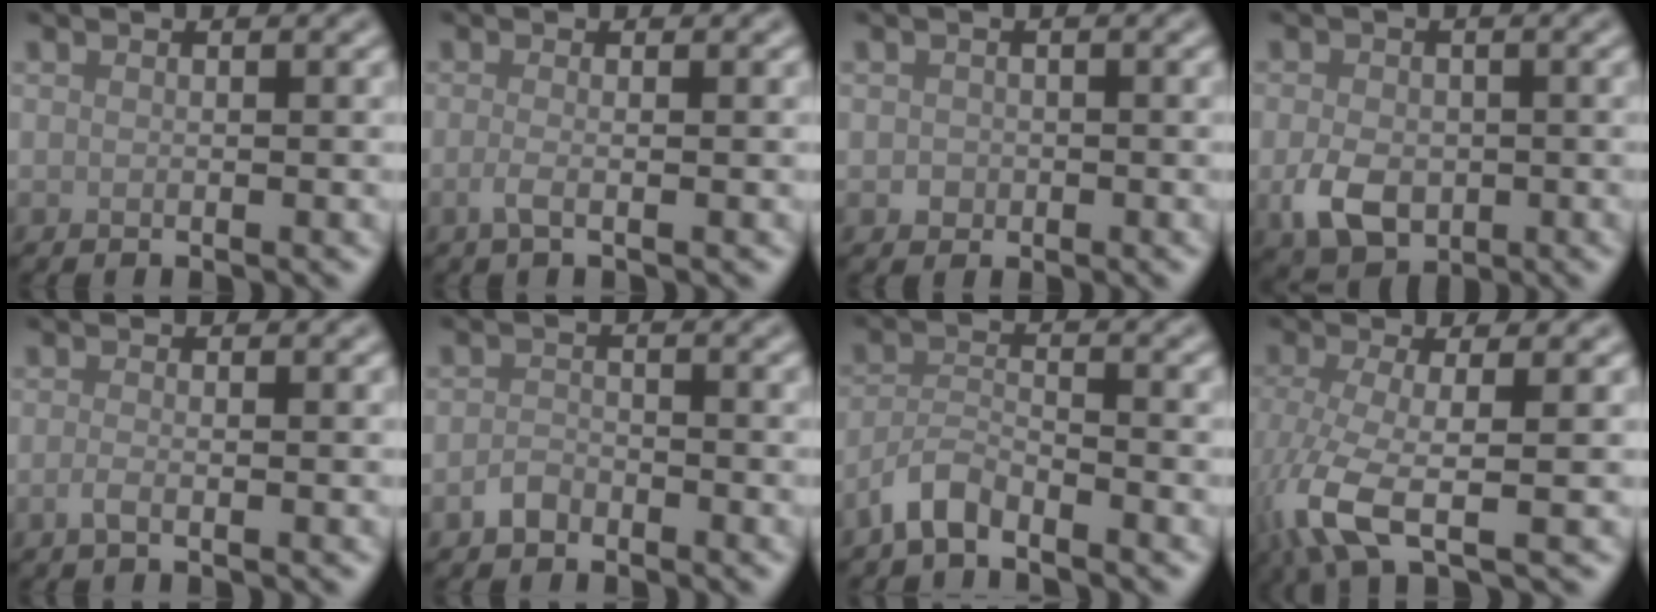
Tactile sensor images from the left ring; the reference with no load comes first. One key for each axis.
{"total": 1.7, "fx": -0.4, "fy": 0.6, "fz": 1.5, "tx": -0.027, "ty": -0.004, "tz": -0.013}
{"total": 1.0, "fx": -0.2, "fy": 1.0, "fz": 0.1, "tx": 0.005, "ty": -0.004, "tz": -0.005}
{"total": 4.4, "fx": -1.1, "fy": 3.2, "fz": 2.8, "tx": -0.057, "ty": -0.011, "tz": -0.022}
{"total": 1.3, "fx": -0.5, "fy": 0.4, "fz": 1.1, "tx": -0.019, "ty": -0.002, "tz": -0.013}
{"total": 1.6, "fx": -1.2, "fy": 1.0, "fz": 0.5, "tx": -0.007, "ty": 0.004, "tz": -0.026}
{"total": 2.9, "fx": -2.5, "fy": 0.8, "fz": 1.3, "tx": -0.026, "ty": 0.006, "tz": -0.058}
{"total": 6.4, "fx": -2.5, "fy": 1.9, "fz": 5.6, "tx": -0.132, "ty": -0.016, "tz": -0.056}